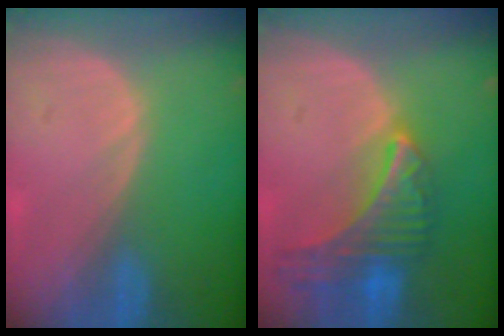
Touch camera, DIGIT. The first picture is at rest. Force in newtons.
{"total": 9.0, "press": 7.9, "slide": 4.3}